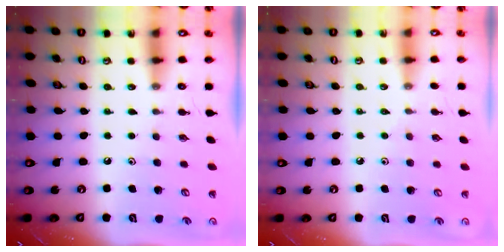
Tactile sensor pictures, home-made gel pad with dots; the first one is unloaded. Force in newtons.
{"total": 1.9, "press": 1.9, "slide": 0.5}